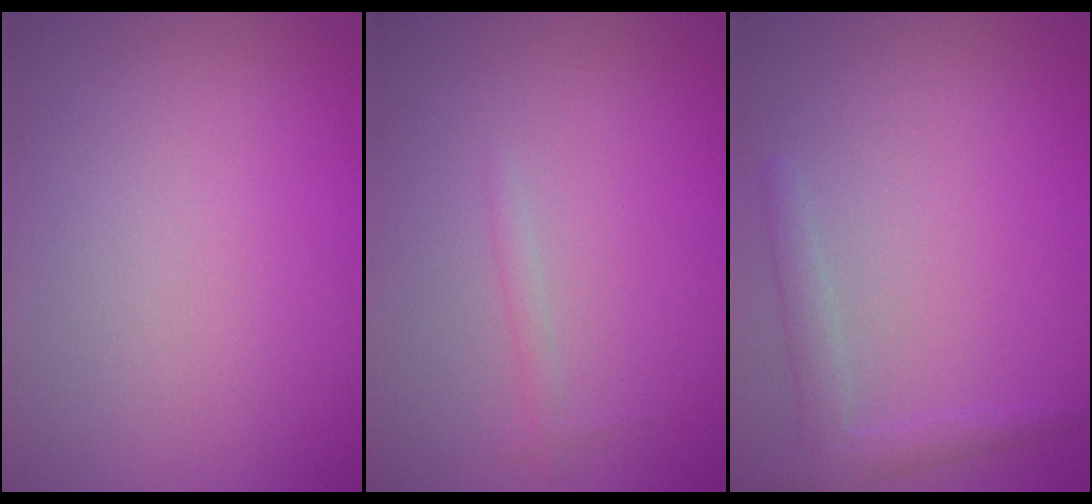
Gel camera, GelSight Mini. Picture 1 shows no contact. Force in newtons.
{"total": 0.8, "press": 0.8, "slide": 0.0}
{"total": 2.0, "press": 2.0, "slide": 0.3}